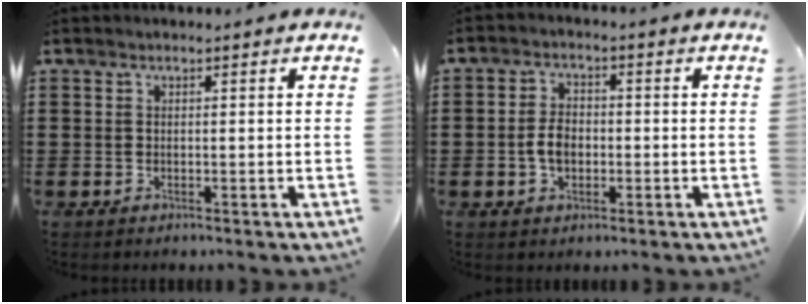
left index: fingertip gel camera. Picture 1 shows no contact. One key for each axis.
{"total": 4.1, "fx": -0.8, "fy": 2.6, "fz": 3.1, "tx": -0.074, "ty": 0.001, "tz": -0.020}